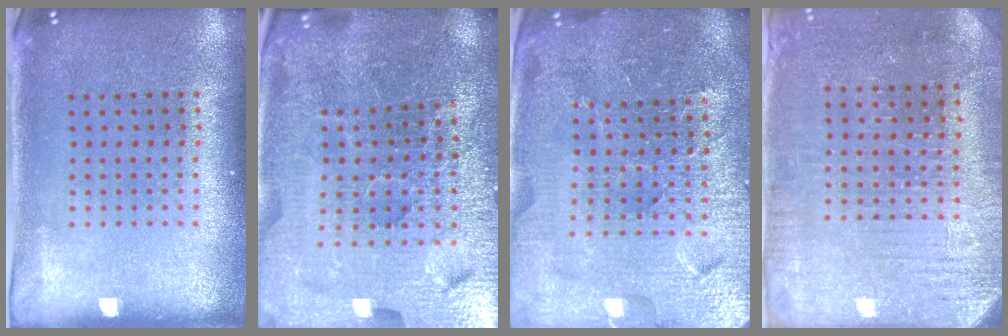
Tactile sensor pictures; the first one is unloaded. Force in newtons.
{"total": 5.2, "press": 4.9, "slide": 1.7}
{"total": 5.1, "press": 4.7, "slide": 1.9}
{"total": 3.0, "press": 2.9, "slide": 0.7}